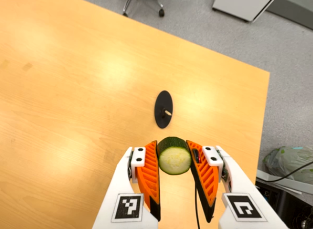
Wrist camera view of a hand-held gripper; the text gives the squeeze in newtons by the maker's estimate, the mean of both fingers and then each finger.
{"total": 13.2, "left": 14.2, "right": 12.2}